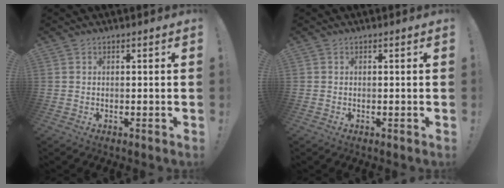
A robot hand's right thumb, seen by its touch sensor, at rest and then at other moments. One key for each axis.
{"total": 0.0}